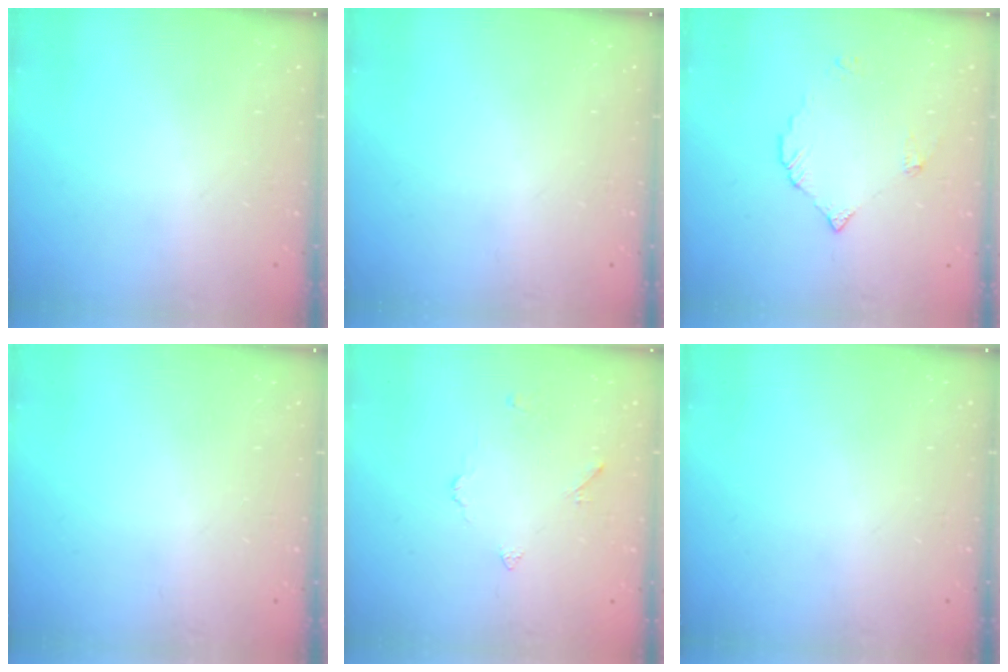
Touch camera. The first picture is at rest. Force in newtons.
{"total": 0.0}
{"total": 3.4, "press": 3.4, "slide": 0.2}
{"total": 0.0}
{"total": 2.7, "press": 2.7, "slide": 0.5}
{"total": 0.0}